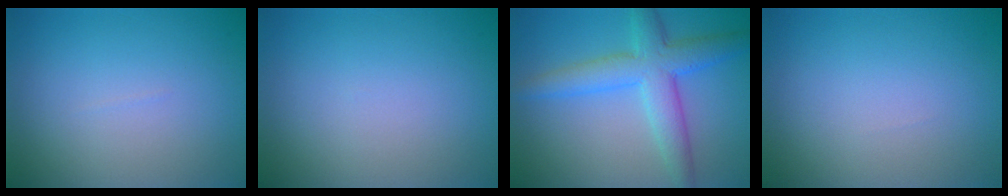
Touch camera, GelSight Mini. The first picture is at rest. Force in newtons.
{"total": 0.0}
{"total": 5.5, "press": 5.5, "slide": 0.0}
{"total": 0.0}